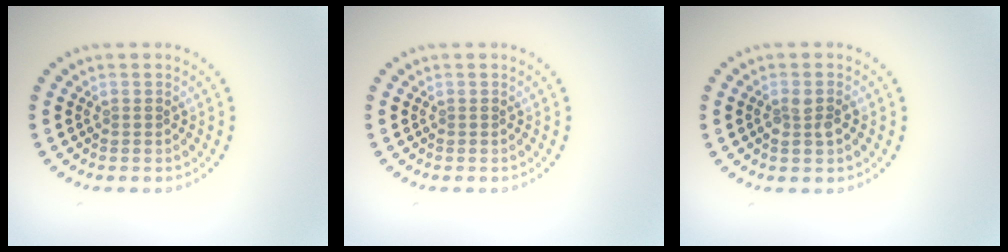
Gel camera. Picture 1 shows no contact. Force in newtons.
{"total": 0.0}
{"total": 1.6, "press": 1.5, "slide": 0.5}